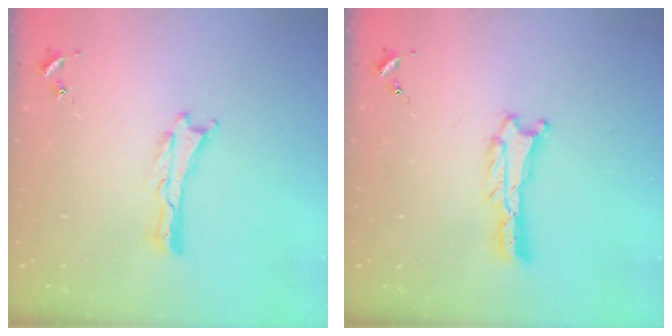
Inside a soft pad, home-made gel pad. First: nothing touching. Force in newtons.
{"total": 0.7, "press": 0.7, "slide": 0.1}